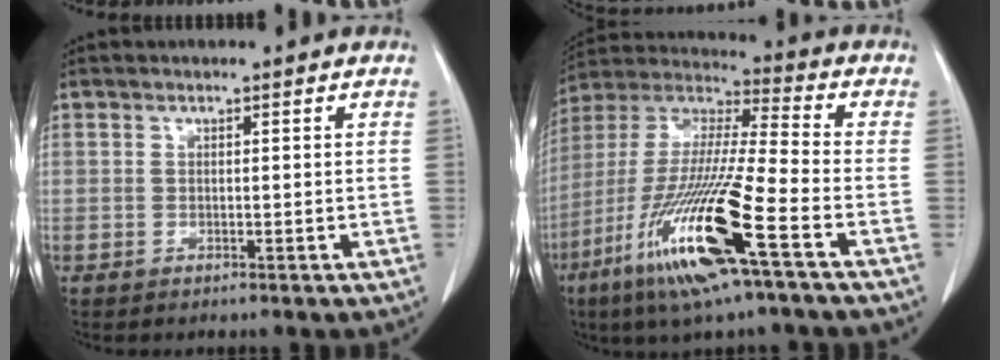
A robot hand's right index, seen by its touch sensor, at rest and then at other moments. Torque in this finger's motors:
{"motor_torque": [1.78, -0.36, 0.94, 0.21]}